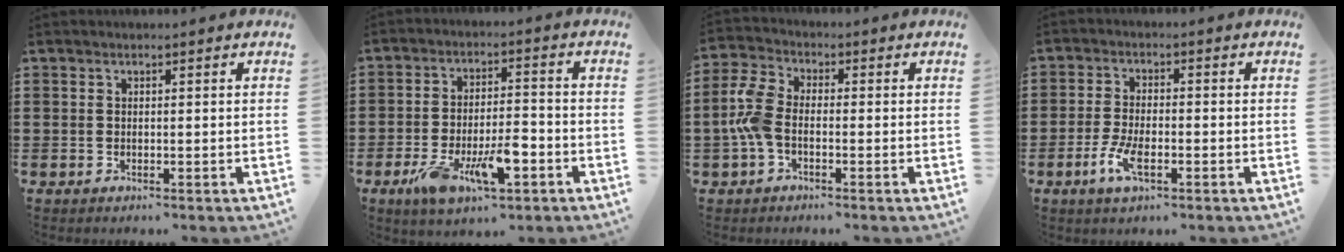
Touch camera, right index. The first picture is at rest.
{"total": 9.8, "force": [-4.5, 3.8, 7.9], "torque": [-0.154, 0.002, -0.076]}
{"total": 6.3, "force": [-1.2, 3.6, 5.0], "torque": [-0.133, 0.000, -0.032]}
{"total": 5.1, "force": [-2.1, 2.1, 4.2], "torque": [-0.096, -0.003, -0.044]}